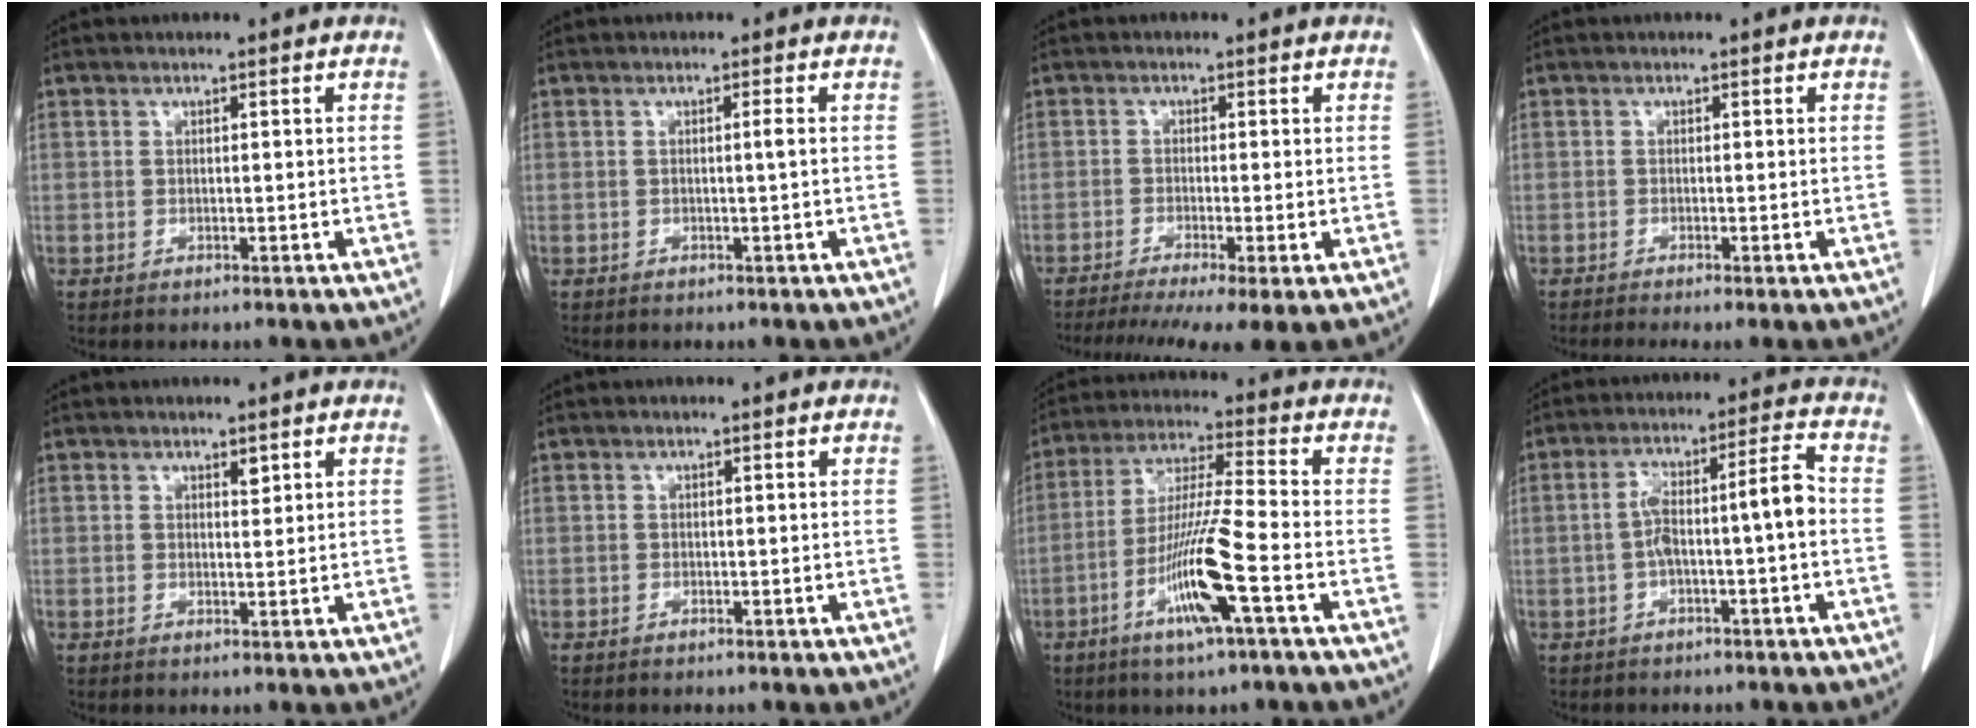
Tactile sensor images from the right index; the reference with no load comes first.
{"total": 1.0, "force": [0.0, -0.3, 1.0], "torque": [-0.016, 0.000, -0.001]}
{"total": 9.8, "force": [-6.7, 1.1, 7.0], "torque": [-0.111, -0.014, -0.107]}
{"total": 2.4, "force": [-1.7, 0.2, 1.6], "torque": [-0.025, -0.006, -0.028]}
{"total": 1.0, "force": [0.7, 0.4, 0.6], "torque": [-0.010, -0.004, 0.010]}
{"total": 0.0}
{"total": 12.0, "force": [-4.9, -0.4, 11.0], "torque": [-0.218, -0.012, -0.094]}
{"total": 7.7, "force": [-1.3, 0.7, 7.5], "torque": [-0.135, 0.036, -0.019]}